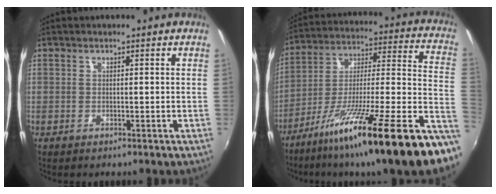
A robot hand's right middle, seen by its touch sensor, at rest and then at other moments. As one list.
[{"total": 27.1, "force": [-16.1, 0.8, 21.8], "torque": [-0.306, -0.039, -0.255]}]